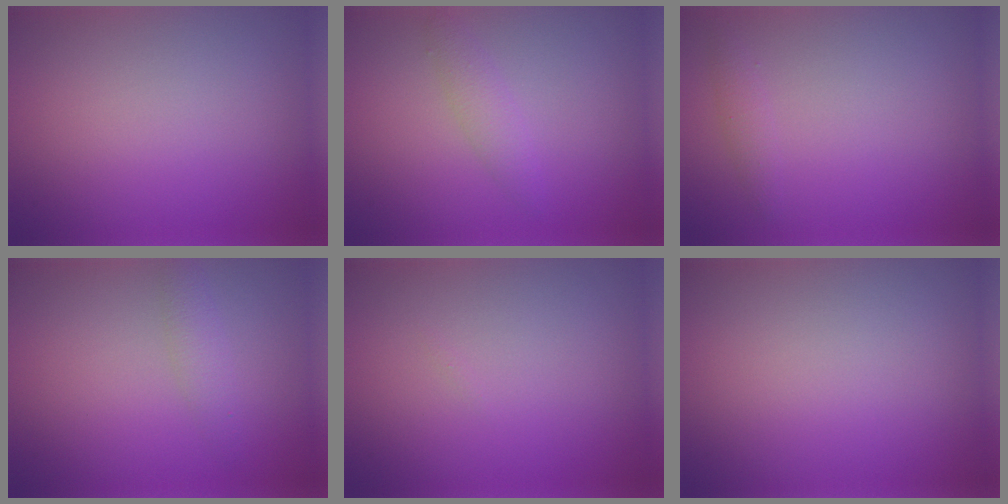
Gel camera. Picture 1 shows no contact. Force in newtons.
{"total": 1.7, "press": 1.7, "slide": 0.1}
{"total": 1.0, "press": 1.0, "slide": 0.0}
{"total": 1.6, "press": 1.6, "slide": 0.0}
{"total": 0.0}
{"total": 0.0}